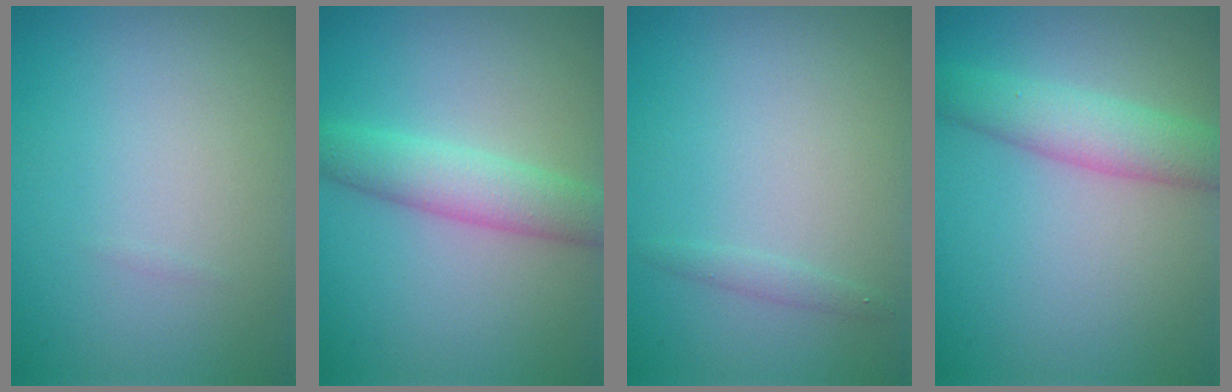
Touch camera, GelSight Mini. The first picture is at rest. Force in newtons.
{"total": 3.9, "press": 3.9, "slide": 0.1}
{"total": 0.8, "press": 0.8, "slide": 0.1}
{"total": 4.1, "press": 4.0, "slide": 0.4}